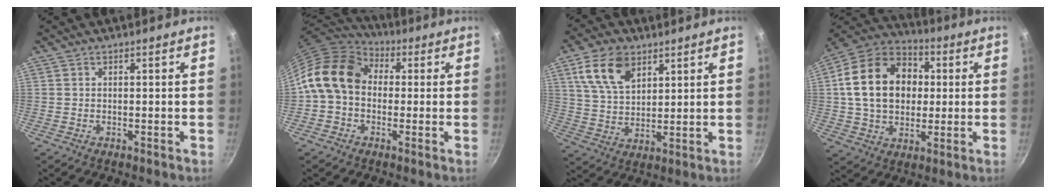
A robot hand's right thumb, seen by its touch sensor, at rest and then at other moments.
{"total": 14.0, "force": [1.2, 10.8, 8.8], "torque": [-0.131, 0.028, 0.003]}
{"total": 11.3, "force": [5.6, 6.7, 7.1], "torque": [-0.114, -0.014, 0.111]}
{"total": 20.1, "force": [2.5, 15.2, 12.9], "torque": [-0.197, 0.025, 0.036]}